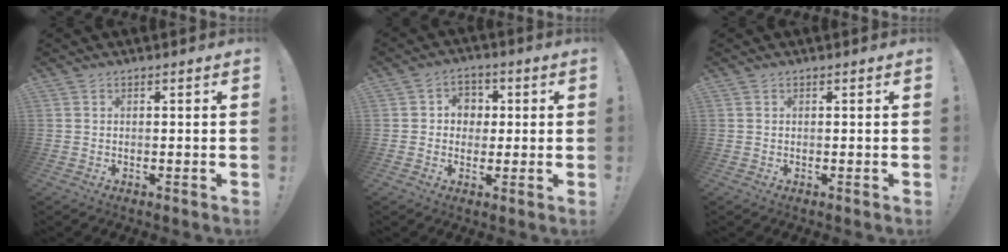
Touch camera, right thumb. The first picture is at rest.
{"total": 5.6, "force": [0.4, 5.4, 1.5], "torque": [-0.022, 0.005, 0.009]}
{"total": 0.0}